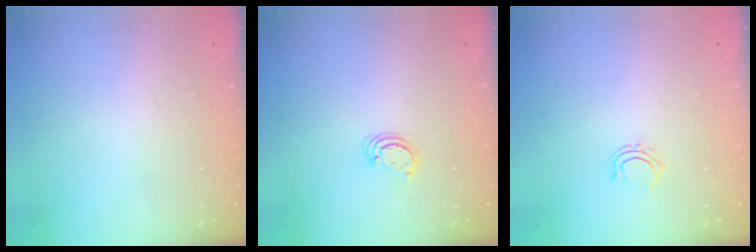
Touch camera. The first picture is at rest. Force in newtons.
{"total": 2.6, "press": 2.6, "slide": 0.3}
{"total": 5.0, "press": 4.9, "slide": 0.7}